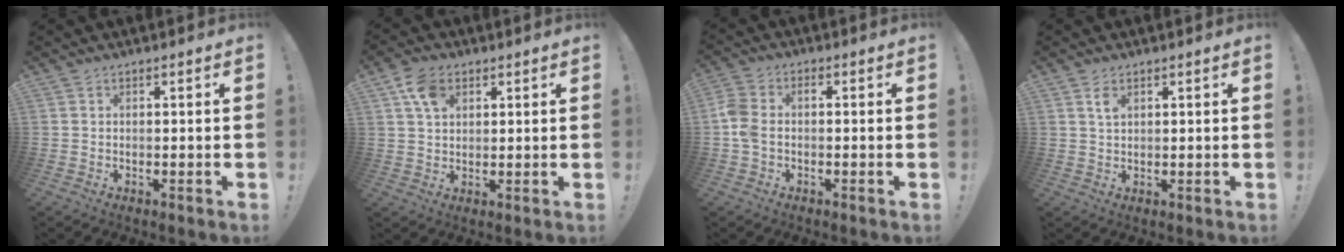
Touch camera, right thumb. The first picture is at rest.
{"total": 7.6, "force": [3.6, 5.2, 4.2], "torque": [-0.060, -0.007, 0.067]}
{"total": 5.6, "force": [-1.0, 3.6, 4.1], "torque": [-0.104, 0.000, -0.022]}
{"total": 2.8, "force": [1.5, 1.2, 2.0], "torque": [-0.027, -0.007, 0.025]}